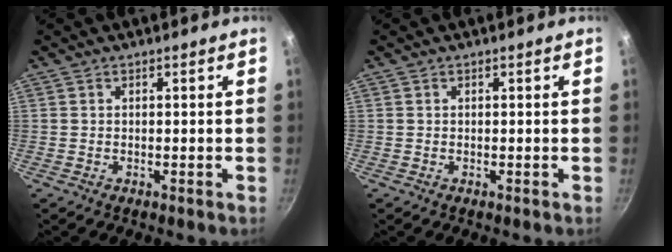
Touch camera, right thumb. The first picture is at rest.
{"total": 0.0}